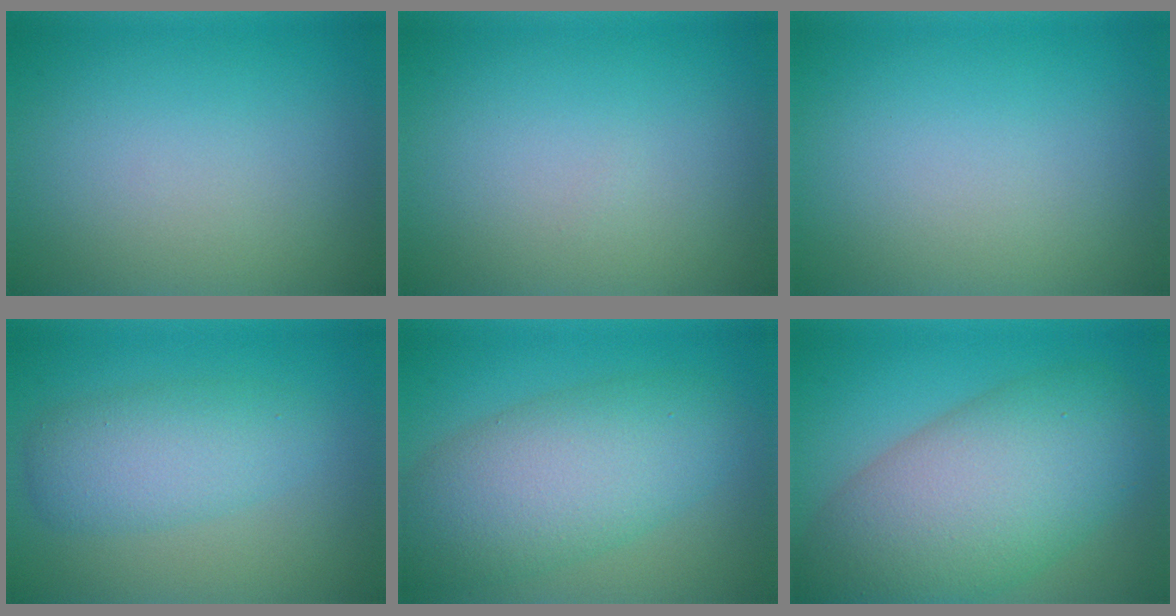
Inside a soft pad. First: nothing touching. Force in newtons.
{"total": 0.0}
{"total": 0.0}
{"total": 4.4, "press": 4.4, "slide": 0.2}
{"total": 8.1, "press": 8.1, "slide": 0.3}
{"total": 11.8, "press": 11.8, "slide": 0.5}